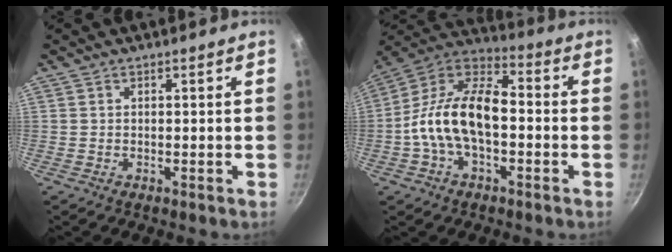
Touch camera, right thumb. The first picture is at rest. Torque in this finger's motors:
{"motor_torque": [2.44, 2.19, 1.60, -0.94, 0.49]}